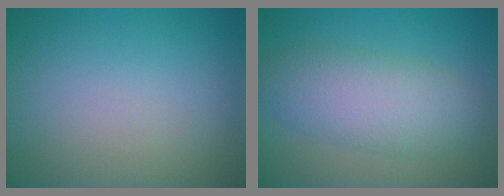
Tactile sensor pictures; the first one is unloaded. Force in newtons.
{"total": 5.9, "press": 5.9, "slide": 0.2}